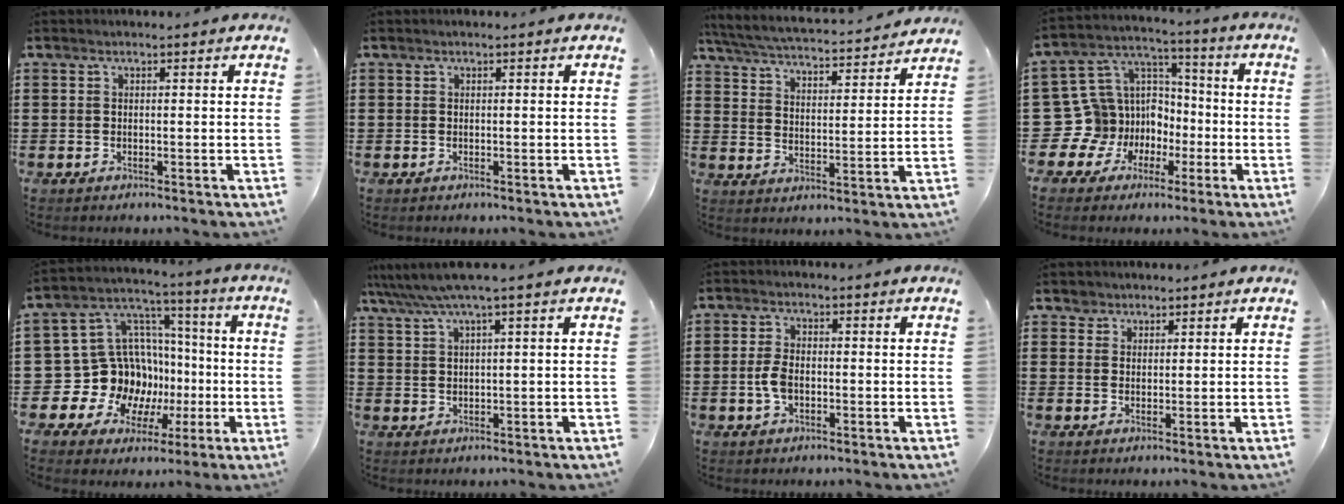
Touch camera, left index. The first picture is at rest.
{"total": 0.0}
{"total": 4.8, "force": [4.5, -0.1, 1.4], "torque": [-0.052, -0.033, 0.072]}
{"total": 13.0, "force": [-3.9, 12.0, 3.1], "torque": [-0.117, -0.003, -0.047]}
{"total": 15.3, "force": [-2.5, 14.1, 5.3], "torque": [-0.149, -0.018, -0.012]}
{"total": 3.9, "force": [2.6, -0.2, 2.9], "torque": [-0.063, -0.003, 0.044]}
{"total": 3.7, "force": [-0.4, 2.0, 3.1], "torque": [-0.079, -0.004, -0.014]}
{"total": 2.0, "force": [1.6, 1.2, -0.2], "torque": [-0.001, 0.005, 0.033]}